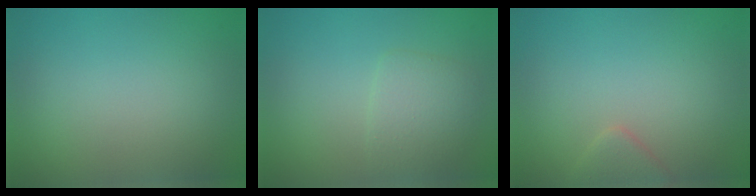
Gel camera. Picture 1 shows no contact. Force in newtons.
{"total": 2.6, "press": 2.6, "slide": 0.1}
{"total": 1.7, "press": 1.7, "slide": 0.1}